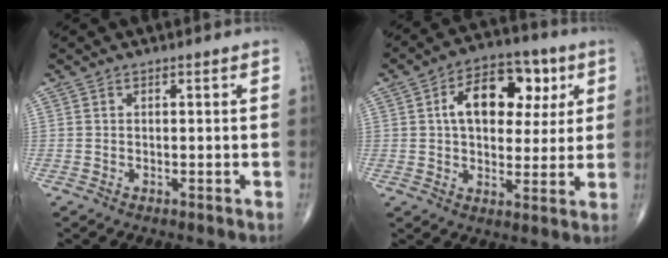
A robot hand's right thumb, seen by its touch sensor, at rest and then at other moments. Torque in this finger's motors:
{"motor_torque": [0.68, 0.91, 1.24, 0.58, 0.08]}